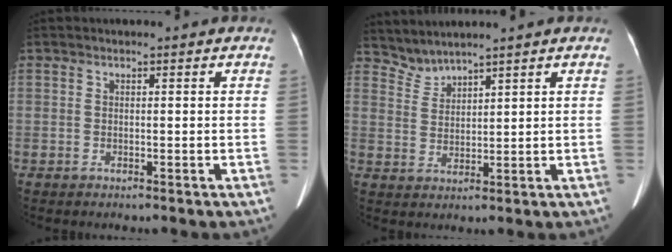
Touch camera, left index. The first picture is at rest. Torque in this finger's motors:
{"motor_torque": [-0.12, -0.04, -0.10, -0.03]}